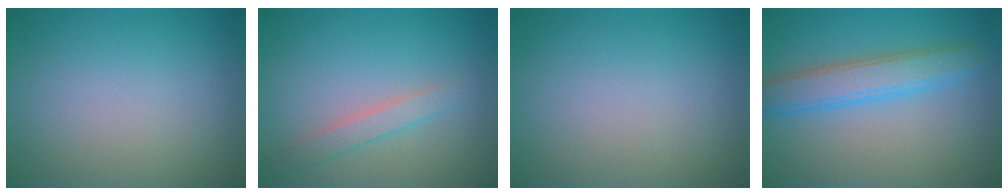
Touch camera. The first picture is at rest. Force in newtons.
{"total": 1.8, "press": 1.8, "slide": 0.1}
{"total": 0.0}
{"total": 4.3, "press": 4.3, "slide": 0.1}